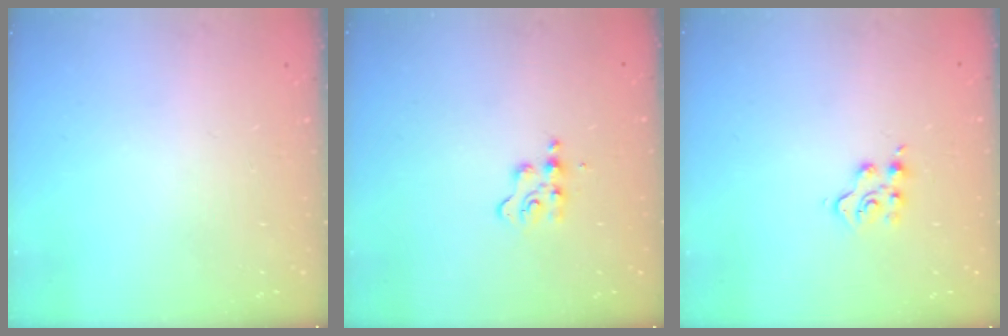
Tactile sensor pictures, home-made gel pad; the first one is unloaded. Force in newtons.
{"total": 6.2, "press": 6.1, "slide": 0.6}
{"total": 4.5, "press": 4.5, "slide": 0.4}